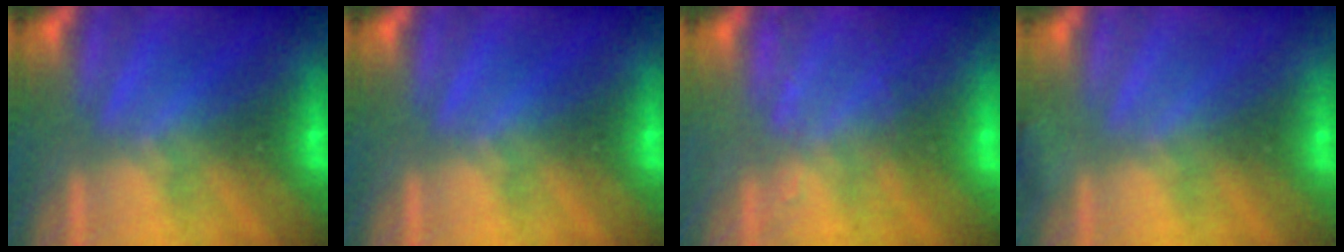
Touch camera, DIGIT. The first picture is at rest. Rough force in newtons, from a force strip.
{"total": 0.0}
{"total": 2.2}
{"total": 2.3}